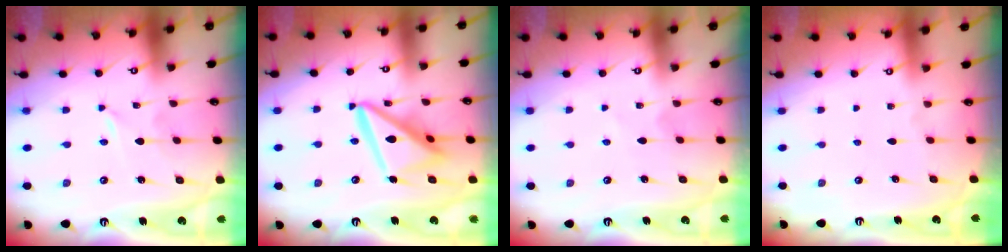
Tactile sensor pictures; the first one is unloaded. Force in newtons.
{"total": 15.3, "press": 15.2, "slide": 1.6}
{"total": 2.3, "press": 2.3, "slide": 0.3}
{"total": 0.0}